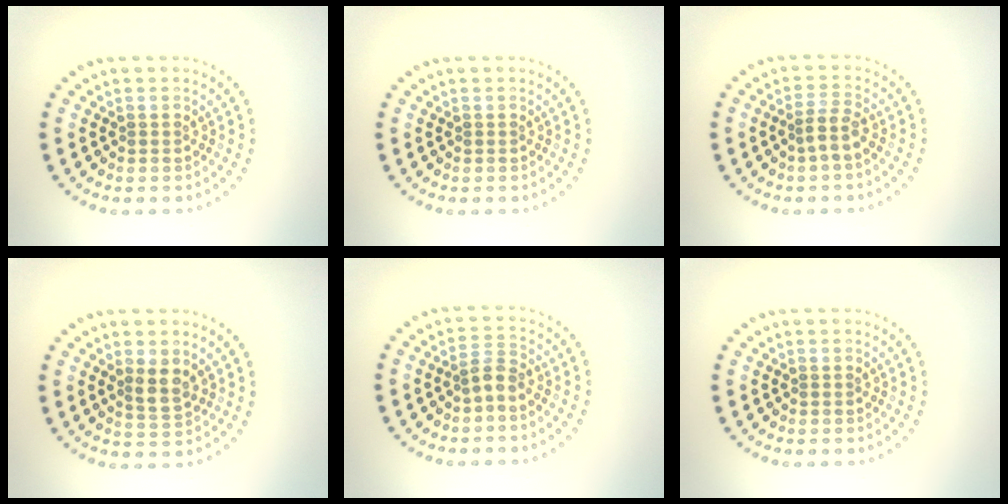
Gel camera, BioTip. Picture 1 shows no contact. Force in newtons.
{"total": 0.0}
{"total": 2.0, "press": 1.5, "slide": 1.4}
{"total": 2.2, "press": 2.0, "slide": 0.9}
{"total": 1.9, "press": 1.5, "slide": 1.1}
{"total": 0.0}